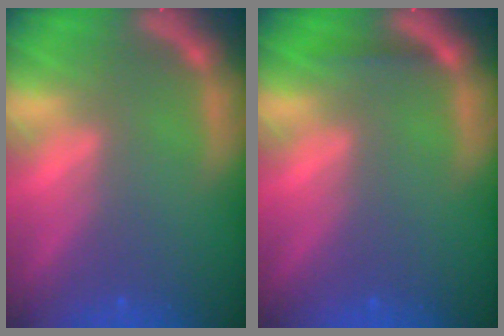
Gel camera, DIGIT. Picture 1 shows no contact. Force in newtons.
{"total": 0.9}